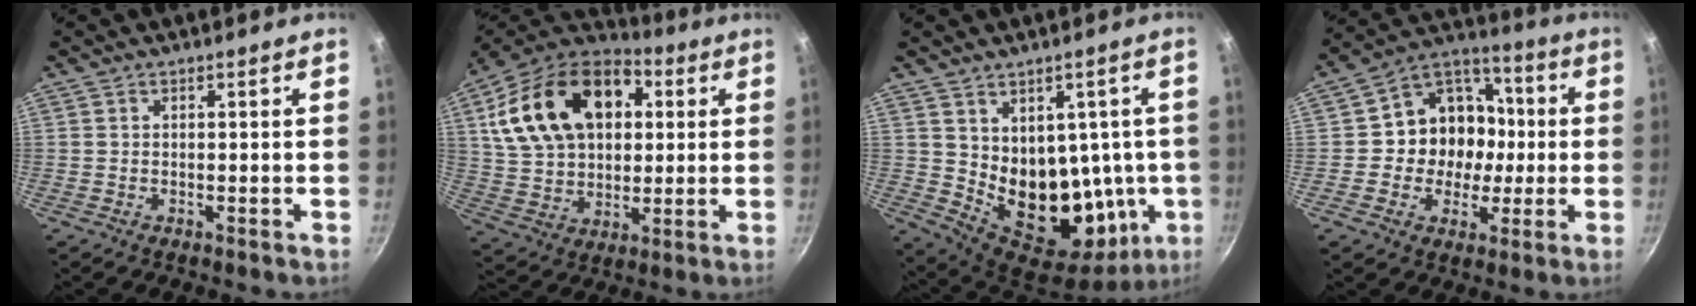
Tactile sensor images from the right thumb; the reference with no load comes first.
{"total": 24.7, "force": [6.5, 16.6, 17.1], "torque": [-0.289, 0.018, 0.109]}
{"total": 18.7, "force": [1.6, 12.9, 13.4], "torque": [-0.143, -0.035, 0.054]}
{"total": 14.9, "force": [-0.6, 12.8, 7.5], "torque": [-0.081, 0.034, -0.023]}